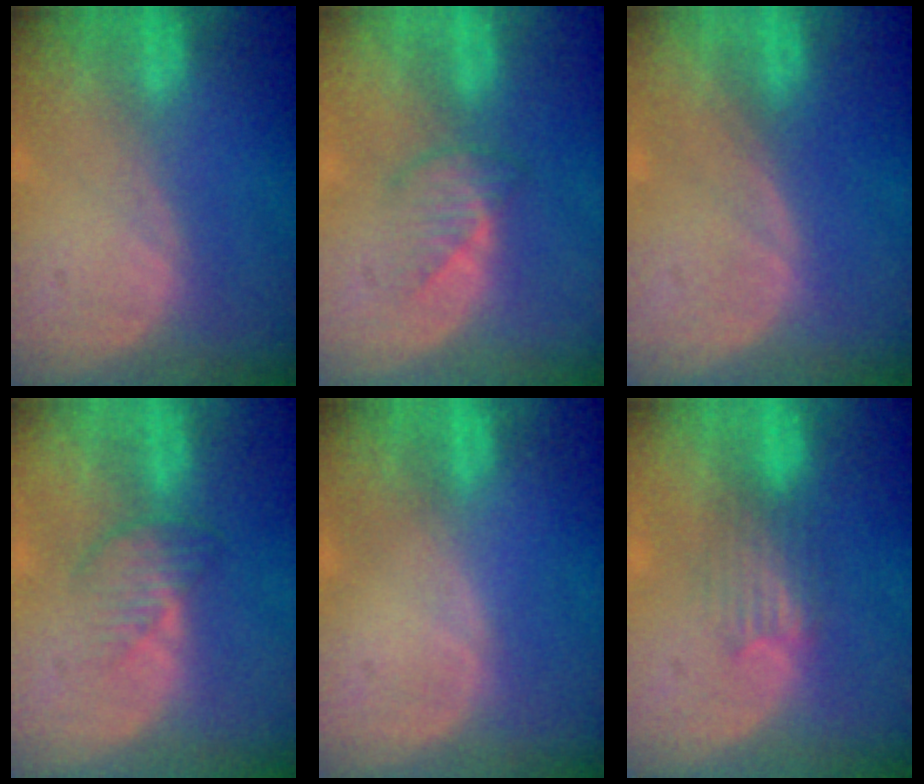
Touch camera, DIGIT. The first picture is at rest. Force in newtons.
{"total": 3.0, "press": 2.9, "slide": 0.7}
{"total": 0.0}
{"total": 3.7, "press": 3.3, "slide": 1.8}
{"total": 0.0}
{"total": 3.2, "press": 3.0, "slide": 1.2}